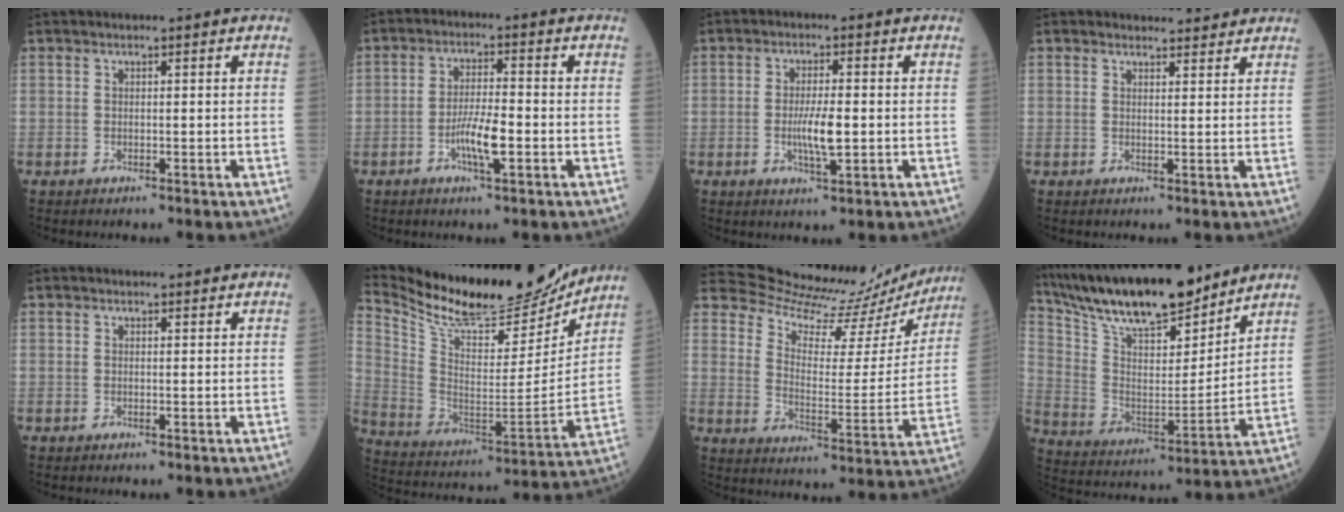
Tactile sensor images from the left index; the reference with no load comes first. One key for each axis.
{"total": 5.2, "fx": -2.1, "fy": 0.7, "fz": 4.8, "tx": -0.092, "ty": -0.005, "tz": -0.041}
{"total": 4.7, "fx": -0.8, "fy": 0.7, "fz": 4.5, "tx": -0.088, "ty": -0.009, "tz": -0.015}
{"total": 4.0, "fx": 3.8, "fy": 1.2, "fz": 0.2, "tx": 0.002, "ty": 0.004, "tz": 0.041}
{"total": 1.6, "fx": 1.6, "fy": 0.4, "fz": 0.2, "tx": -0.006, "ty": 0.005, "tz": 0.019}
{"total": 23.6, "fx": 21.6, "fy": 5.1, "fz": 8.0, "tx": -0.159, "ty": -0.040, "tz": 0.340}
{"total": 19.4, "fx": 19.0, "fy": 2.9, "fz": 2.1, "tx": -0.033, "ty": -0.081, "tz": 0.240}
{"total": 20.9, "fx": 18.1, "fy": 4.4, "fz": 9.6, "tx": -0.178, "ty": -0.001, "tz": 0.312}